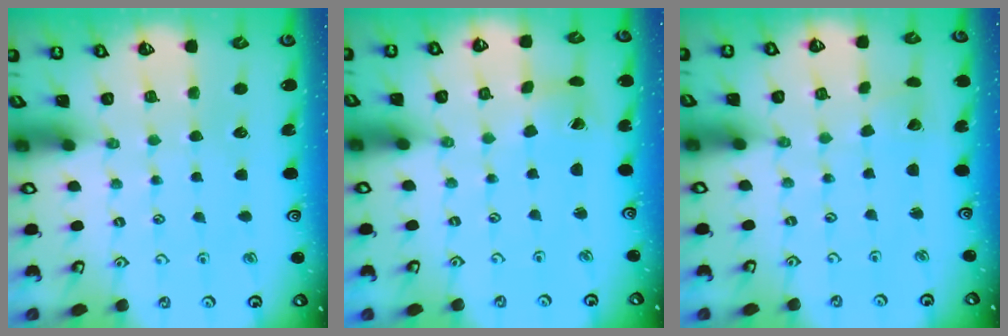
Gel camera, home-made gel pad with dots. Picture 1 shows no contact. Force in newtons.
{"total": 1.6, "press": 1.6, "slide": 0.3}
{"total": 2.4, "press": 2.4, "slide": 0.2}